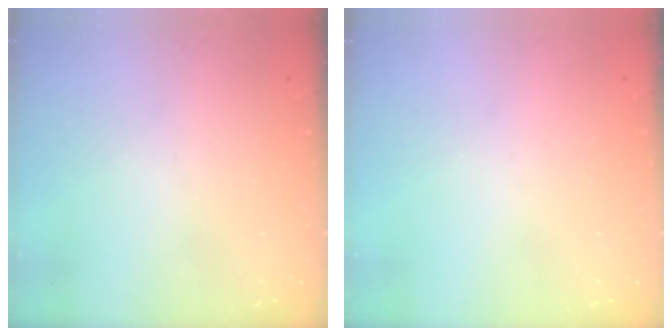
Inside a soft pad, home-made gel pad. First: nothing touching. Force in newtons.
{"total": 0.0}